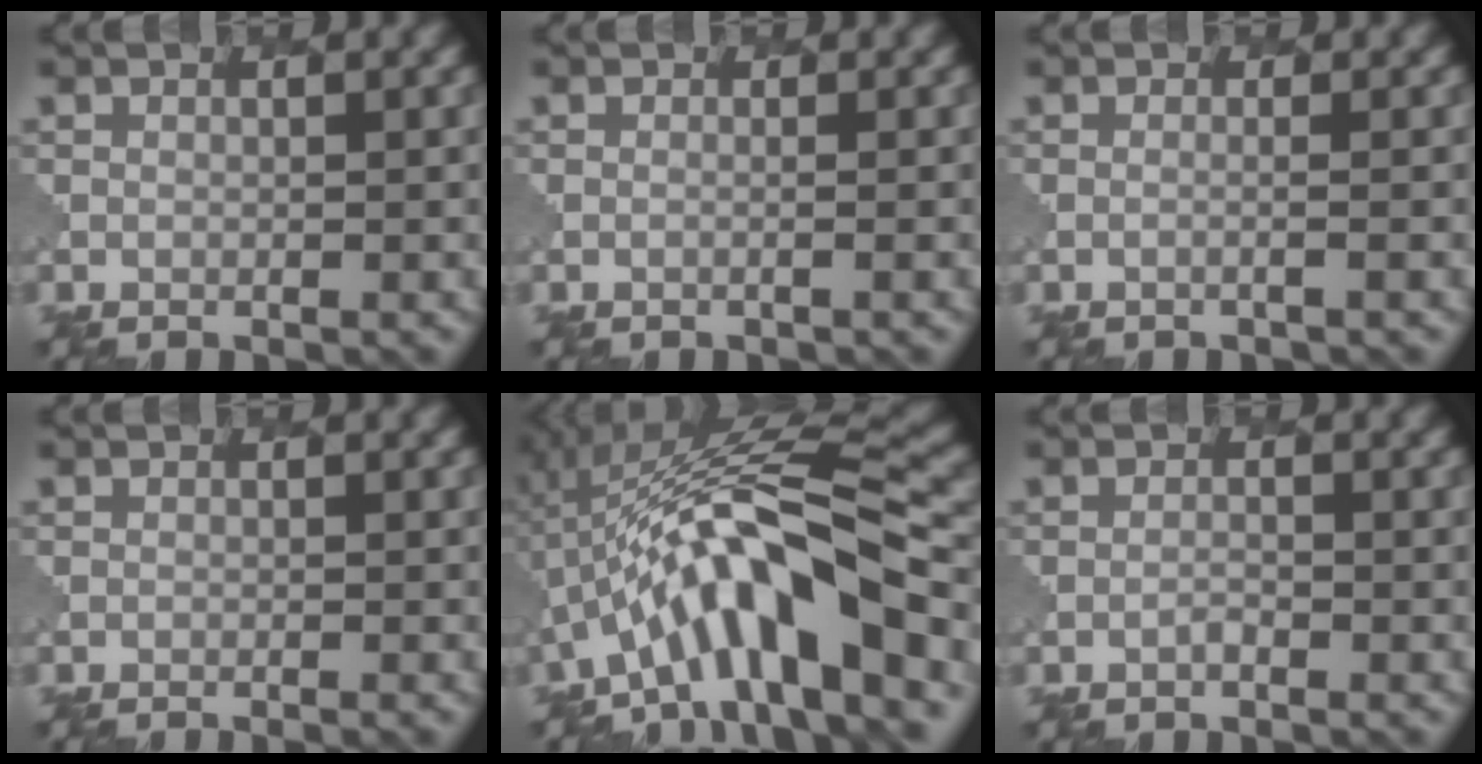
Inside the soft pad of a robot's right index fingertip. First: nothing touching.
{"total": 0.7, "force": [0.0, 0.2, 0.6], "torque": [-0.005, -0.002, -0.013]}
{"total": 0.9, "force": [-0.1, 0.3, 0.9], "torque": [-0.005, -0.001, -0.017]}
{"total": 0.7, "force": [-0.6, 0.2, 0.4], "torque": [0.006, 0.000, -0.013]}
{"total": 10.9, "force": [-3.1, 2.9, 10.1], "torque": [-0.157, 0.027, -0.050]}
{"total": 0.0}